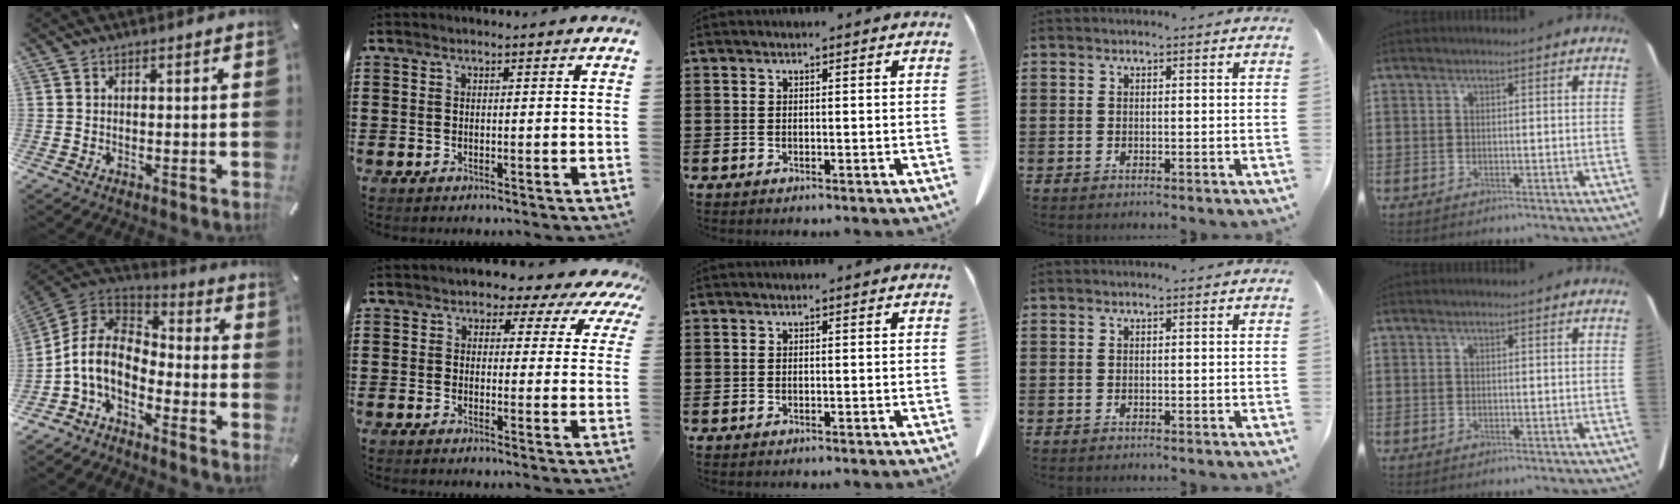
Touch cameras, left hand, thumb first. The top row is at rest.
{"thumb": {"total": 11.2, "force": [-5.2, 7.0, 7.0], "torque": [-0.165, 0.019, -0.105]}, "index": {"total": 3.4, "force": [2.6, 2.0, 1.0], "torque": [-0.024, -0.017, 0.037]}}